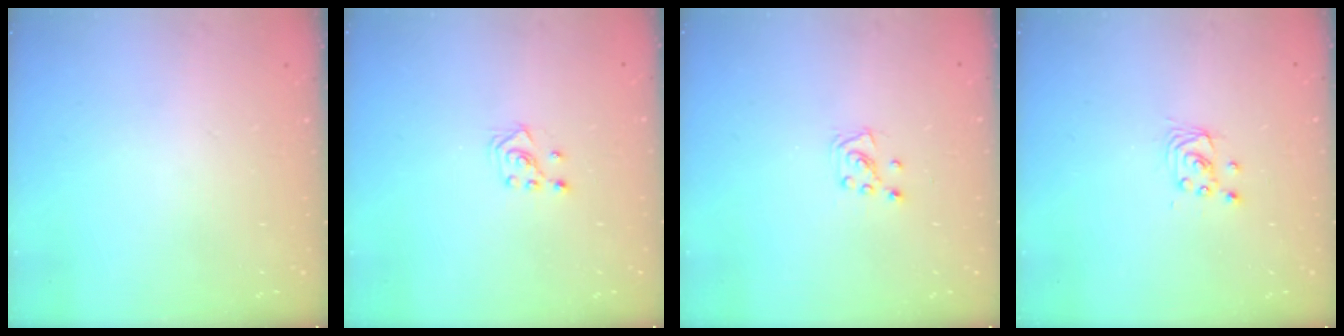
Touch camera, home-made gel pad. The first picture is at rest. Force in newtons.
{"total": 3.1, "press": 3.0, "slide": 1.0}
{"total": 4.9, "press": 4.9, "slide": 0.5}
{"total": 2.7, "press": 2.7, "slide": 0.2}